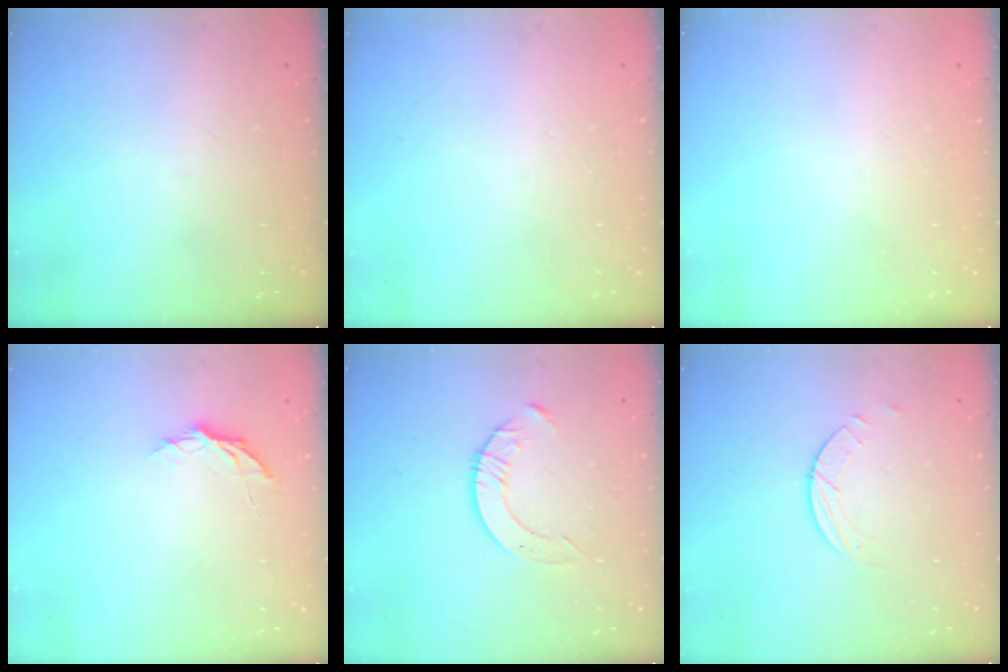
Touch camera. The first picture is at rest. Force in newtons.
{"total": 0.0}
{"total": 0.0}
{"total": 5.1, "press": 5.1, "slide": 0.4}
{"total": 4.7, "press": 4.6, "slide": 0.6}
{"total": 1.7, "press": 1.7, "slide": 0.2}